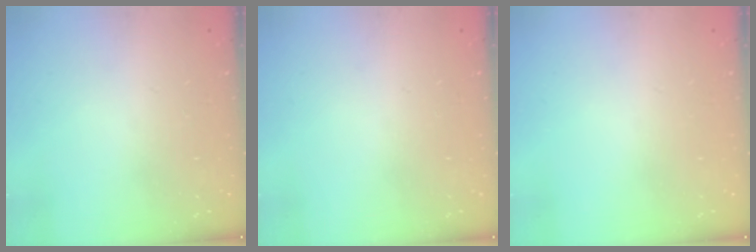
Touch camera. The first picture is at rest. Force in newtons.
{"total": 0.0}
{"total": 0.0}